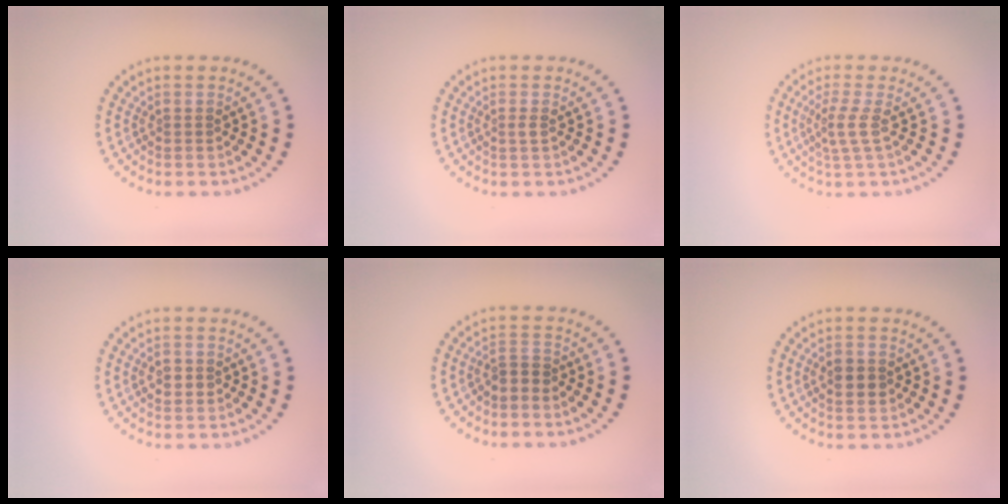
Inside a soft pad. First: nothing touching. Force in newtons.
{"total": 0.7, "press": 0.4, "slide": 0.5}
{"total": 2.2, "press": 1.5, "slide": 1.6}
{"total": 1.3, "press": 1.2, "slide": 0.2}
{"total": 1.7, "press": 1.4, "slide": 1.0}
{"total": 2.1, "press": 2.1, "slide": 0.1}